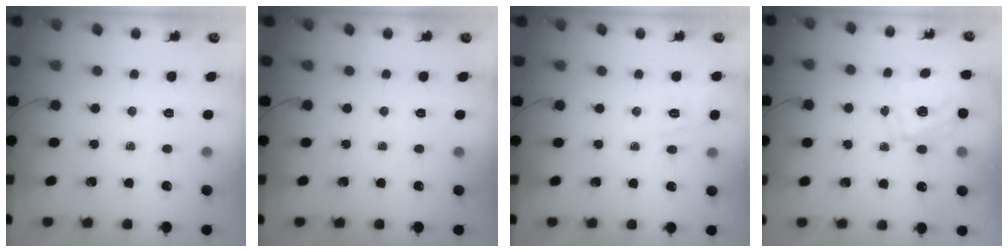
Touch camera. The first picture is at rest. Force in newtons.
{"total": 0.0}
{"total": 10.6, "press": 10.5, "slide": 1.6}
{"total": 1.3, "press": 1.1, "slide": 0.6}